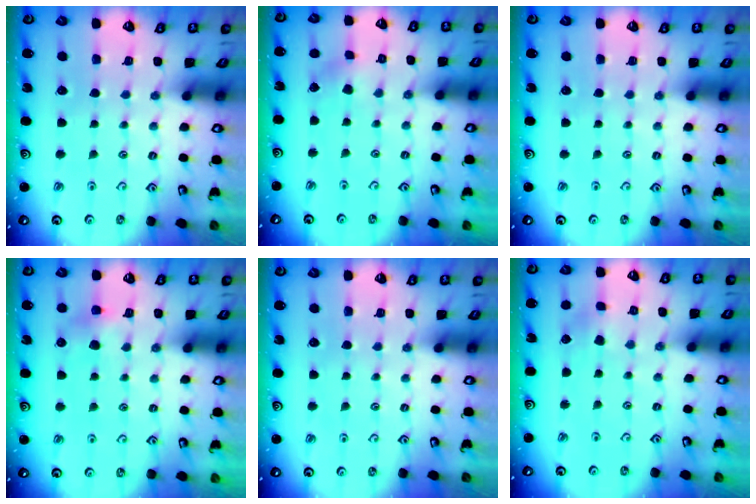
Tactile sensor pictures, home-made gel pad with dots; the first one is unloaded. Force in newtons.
{"total": 2.6, "press": 2.4, "slide": 0.9}
{"total": 0.0}
{"total": 5.2, "press": 5.2, "slide": 0.5}
{"total": 0.0}
{"total": 1.3, "press": 1.3, "slide": 0.1}